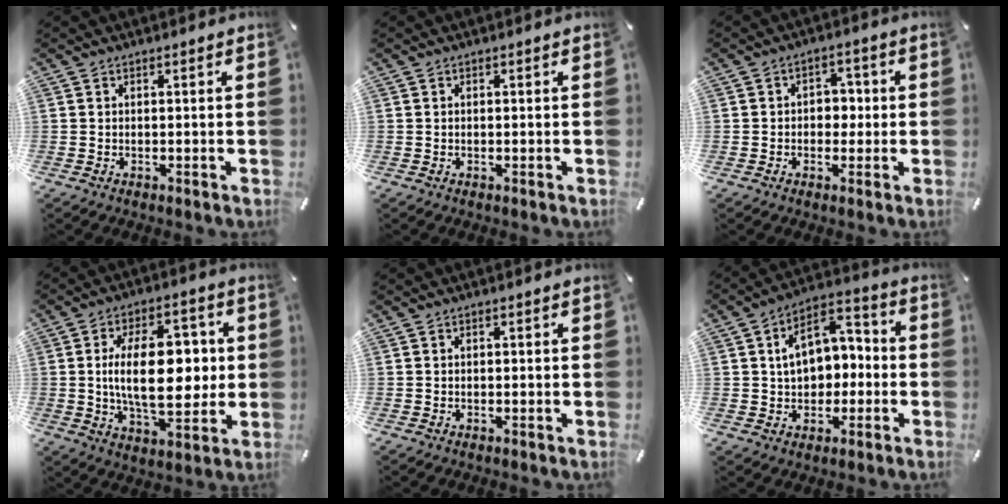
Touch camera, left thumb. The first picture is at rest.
{"total": 0.0}
{"total": 4.2, "force": [-0.9, 3.4, 2.3], "torque": [-0.029, 0.007, -0.024]}
{"total": 18.3, "force": [1.2, 9.7, 15.5], "torque": [-0.250, 0.000, 0.014]}
{"total": 0.0}
{"total": 10.5, "force": [1.0, 8.5, 6.1], "torque": [-0.086, 0.005, 0.020]}